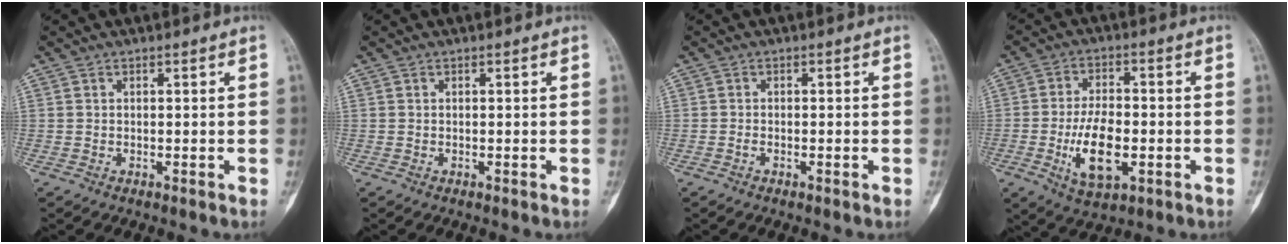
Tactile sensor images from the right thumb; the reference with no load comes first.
{"total": 0.0}
{"total": 0.7, "force": [-0.4, 0.3, 0.5], "torque": [-0.007, 0.002, -0.008]}
{"total": 11.0, "force": [-2.7, 5.6, 9.1], "torque": [-0.154, 0.007, -0.042]}